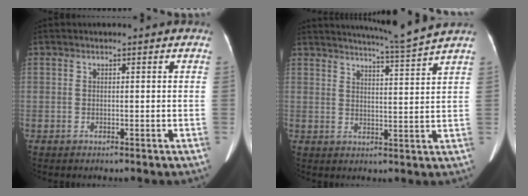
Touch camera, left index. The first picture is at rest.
{"total": 7.8, "force": [7.2, -2.4, 2.0], "torque": [-0.040, -0.025, 0.109]}